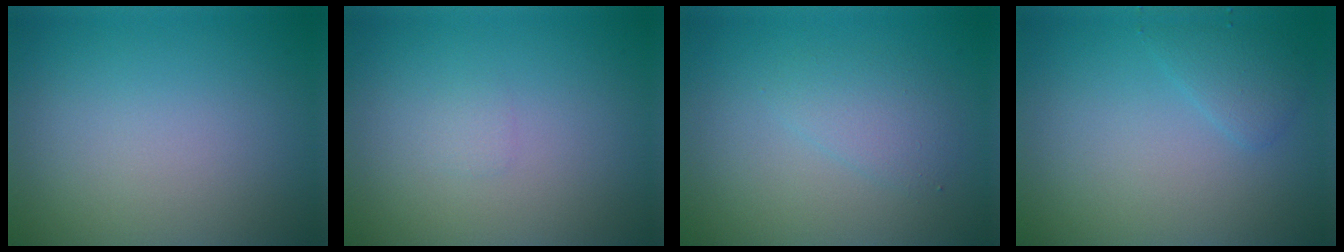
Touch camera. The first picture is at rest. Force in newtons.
{"total": 0.6, "press": 0.6, "slide": 0.0}
{"total": 2.0, "press": 2.0, "slide": 0.1}
{"total": 1.7, "press": 1.7, "slide": 0.1}